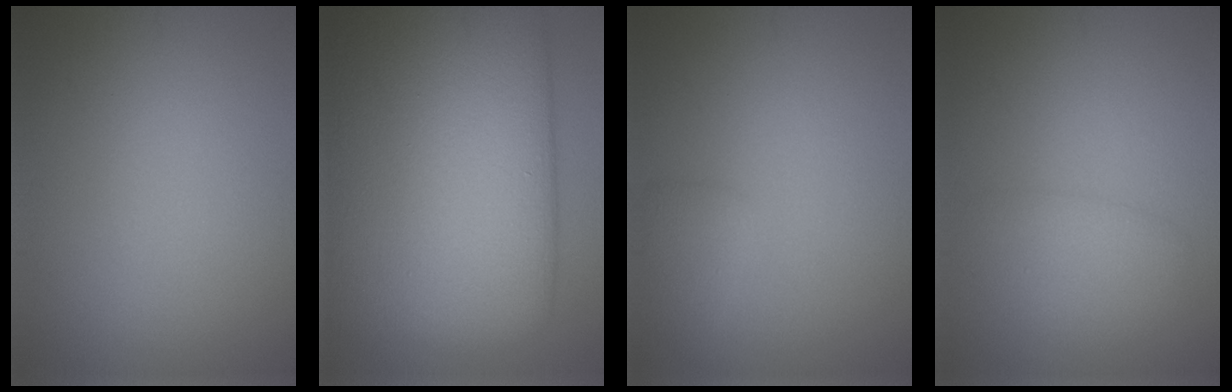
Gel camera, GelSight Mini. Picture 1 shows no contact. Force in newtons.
{"total": 20.7, "press": 20.7, "slide": 0.9}
{"total": 1.6, "press": 1.6, "slide": 0.1}
{"total": 2.2, "press": 2.2, "slide": 0.2}